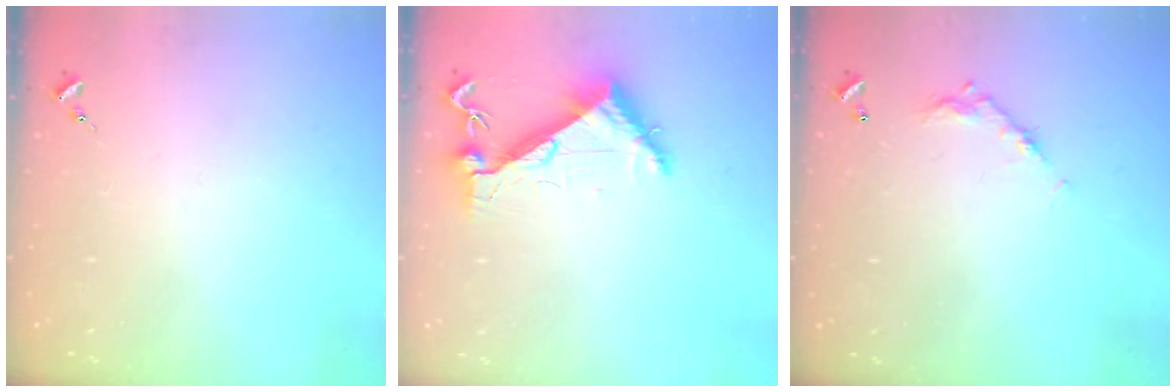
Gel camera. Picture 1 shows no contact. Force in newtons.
{"total": 6.4, "press": 6.4, "slide": 0.5}
{"total": 8.4, "press": 8.4, "slide": 0.4}